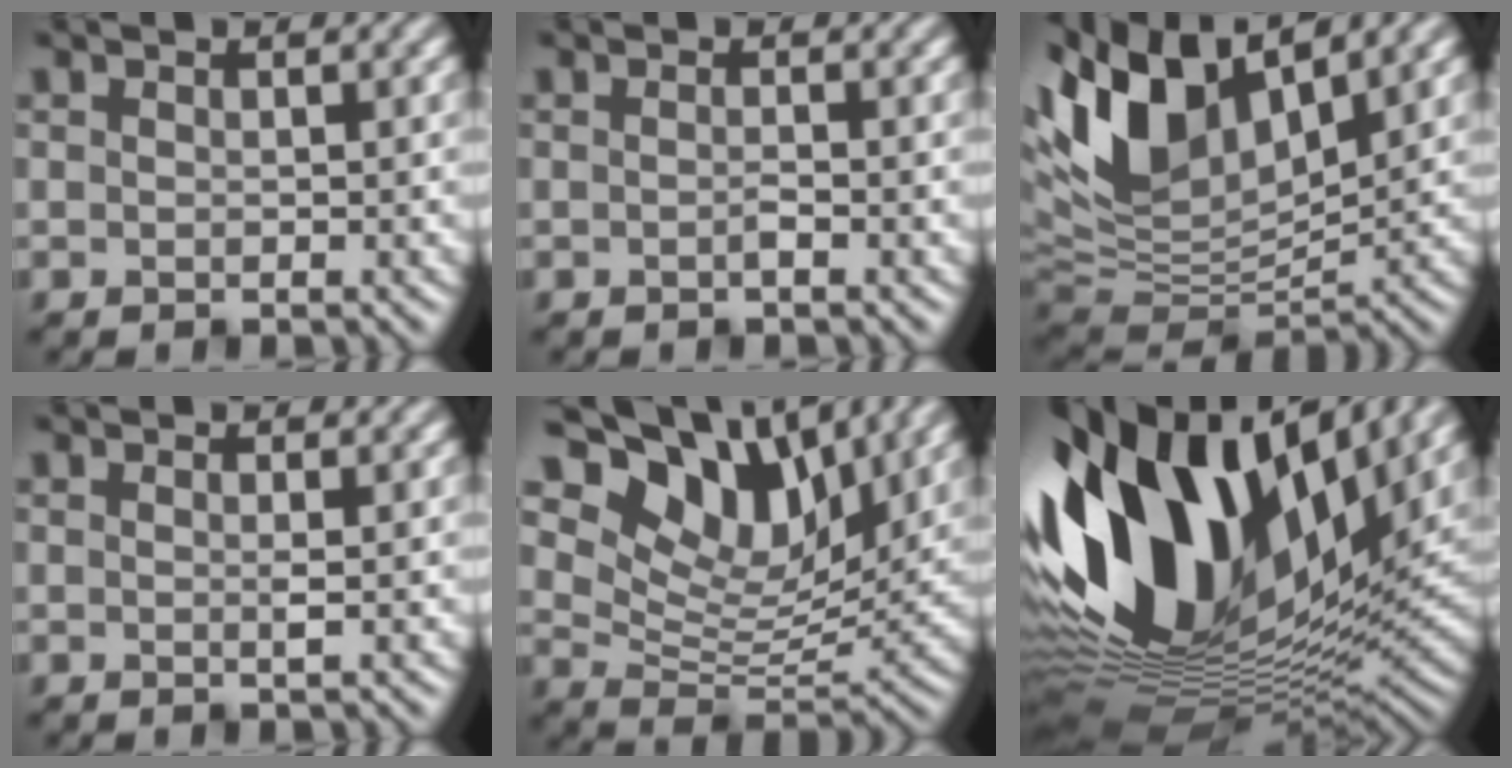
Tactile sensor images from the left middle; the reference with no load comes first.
{"total": 0.7, "force": [-0.5, 0.0, 0.5], "torque": [-0.006, 0.001, -0.010]}
{"total": 10.9, "force": [4.8, 5.5, 8.0], "torque": [-0.169, 0.015, 0.087]}
{"total": 0.8, "force": [0.2, 0.1, 0.8], "torque": [-0.010, -0.002, -0.002]}
{"total": 11.2, "force": [6.8, 6.1, 6.6], "torque": [-0.129, 0.012, 0.119]}
{"total": 17.0, "force": [5.2, 9.2, 13.2], "torque": [-0.267, 0.026, 0.073]}